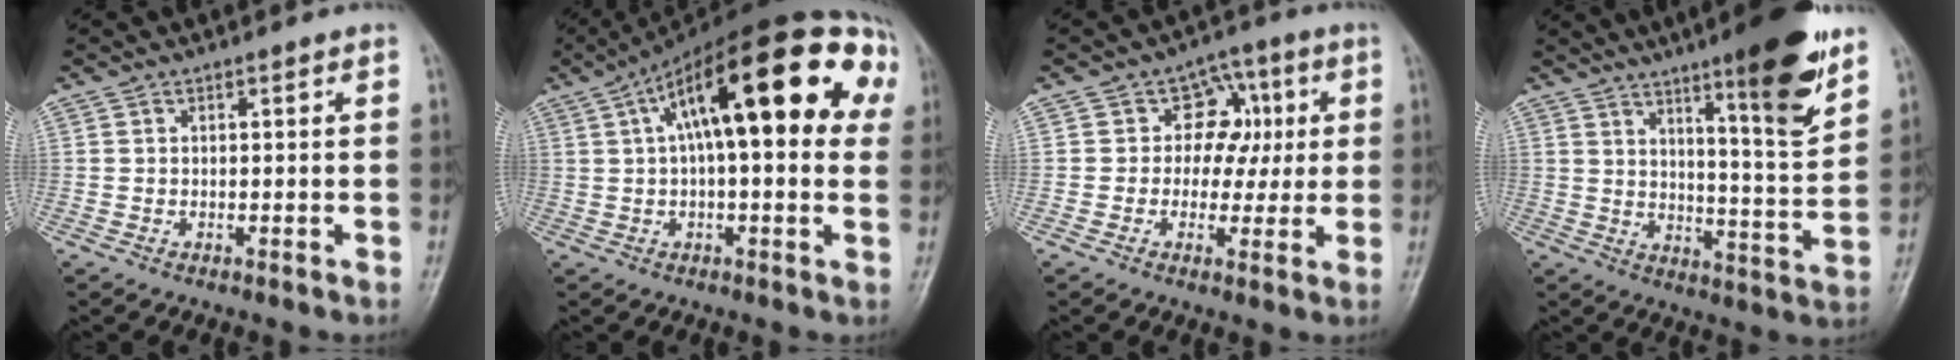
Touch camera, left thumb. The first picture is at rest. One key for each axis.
{"total": 26.0, "fx": 7.0, "fy": 9.4, "fz": 23.2, "tx": -0.337, "ty": 0.055, "tz": 0.096}
{"total": 8.5, "fx": 1.2, "fy": 7.0, "fz": 4.7, "tx": -0.004, "ty": 0.011, "tz": 0.009}
{"total": 15.5, "fx": 9.5, "fy": 2.1, "fz": 12.1, "tx": -0.160, "ty": -0.062, "tz": 0.145}